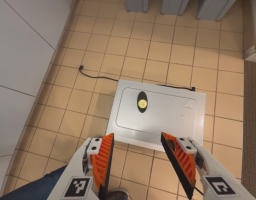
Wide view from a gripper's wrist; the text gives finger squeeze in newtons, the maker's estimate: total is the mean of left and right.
{"total": 0.0}